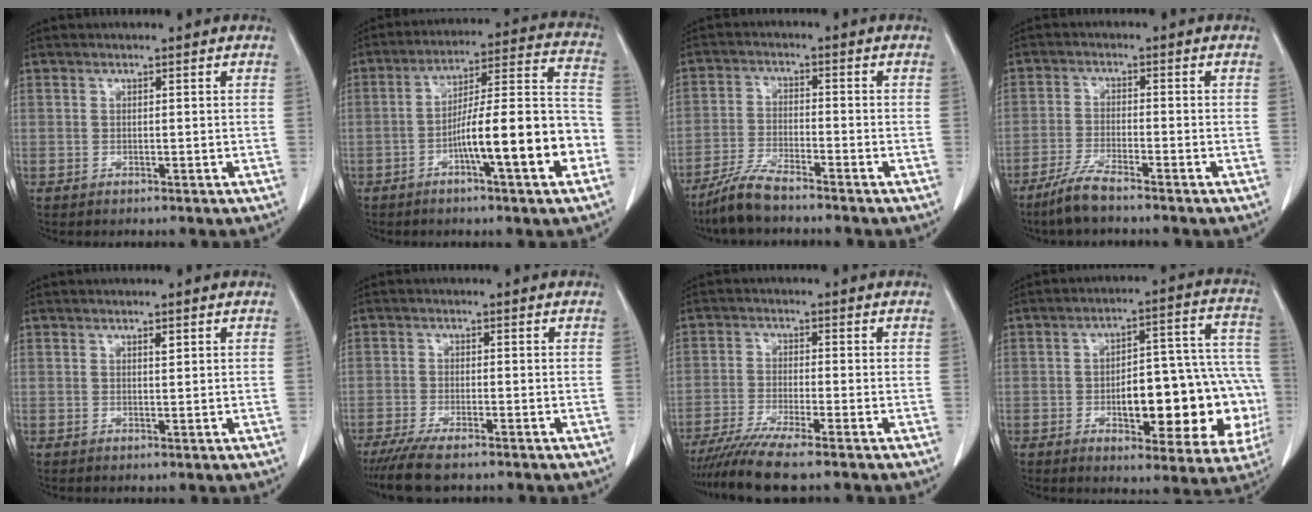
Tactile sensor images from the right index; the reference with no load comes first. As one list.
[{"total": 15.4, "force": [-5.5, 1.3, 14.4], "torque": [-0.216, 0.020, -0.083]}, {"total": 6.2, "force": [-5.3, 0.6, 3.1], "torque": [-0.072, -0.017, -0.106]}, {"total": 5.0, "force": [-4.1, 0.1, 2.9], "torque": [-0.066, -0.014, -0.084]}, {"total": 0.7, "force": [0.4, 0.2, 0.6], "torque": [-0.013, -0.002, 0.006]}, {"total": 6.4, "force": [-5.2, 1.0, 3.6], "torque": [-0.061, -0.013, -0.083]}, {"total": 7.5, "force": [-6.3, -0.9, 4.1], "torque": [-0.063, -0.022, -0.106]}, {"total": 20.2, "force": [-4.5, 7.4, 18.3], "torque": [-0.165, 0.051, -0.036]}]